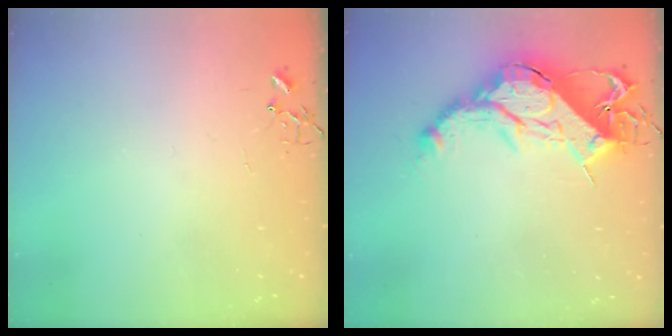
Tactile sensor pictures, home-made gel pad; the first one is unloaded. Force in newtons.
{"total": 19.8, "press": 19.8, "slide": 1.2}